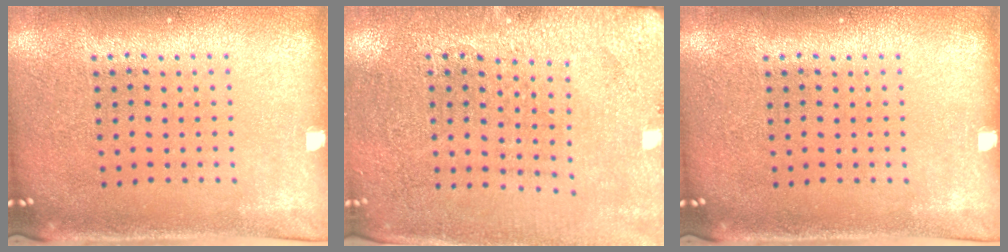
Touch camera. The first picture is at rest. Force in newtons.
{"total": 2.8, "press": 2.8, "slide": 0.3}
{"total": 0.0}